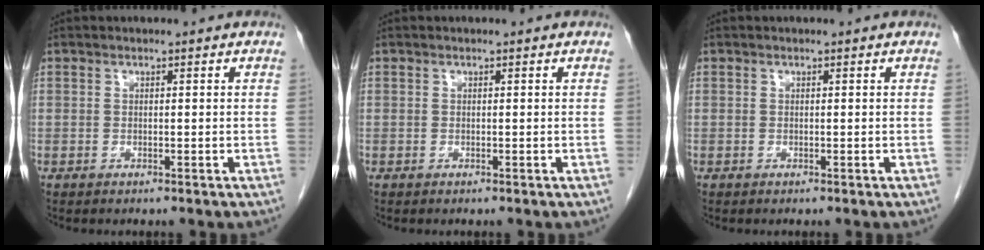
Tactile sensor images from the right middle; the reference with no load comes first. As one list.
[{"total": 0.0}, {"total": 0.0}]